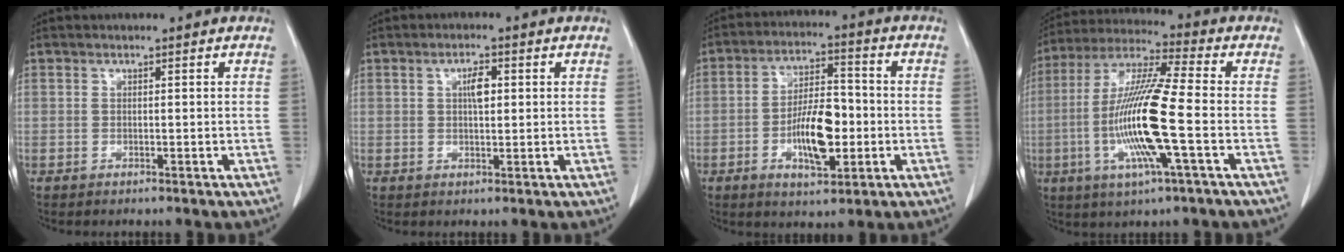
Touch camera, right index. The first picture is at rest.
{"total": 2.8, "force": [0.7, 0.7, 2.6], "torque": [-0.047, 0.000, 0.010]}
{"total": 10.2, "force": [-2.4, 3.6, 9.2], "torque": [-0.171, 0.008, -0.037]}
{"total": 15.6, "force": [-3.2, 0.4, 15.3], "torque": [-0.315, -0.007, -0.067]}